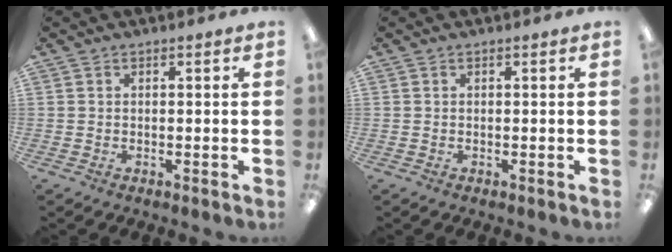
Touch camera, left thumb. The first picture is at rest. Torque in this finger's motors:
{"motor_torque": [0.00, 0.02, 0.15, -0.05, 0.00]}